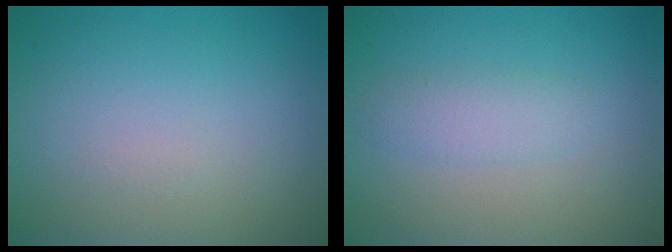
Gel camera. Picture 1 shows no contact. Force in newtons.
{"total": 1.8, "press": 1.8, "slide": 0.1}